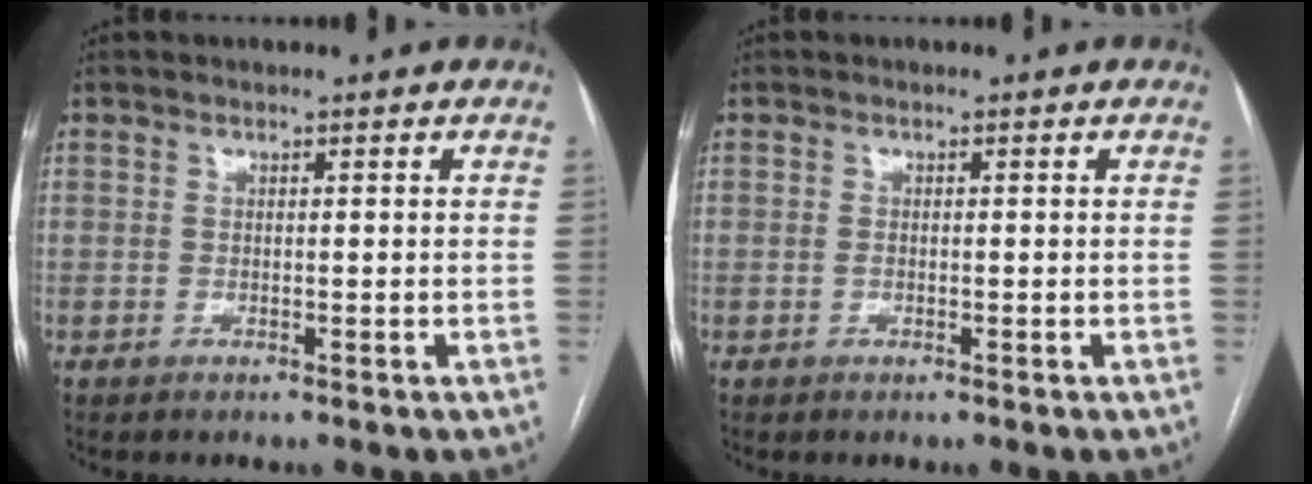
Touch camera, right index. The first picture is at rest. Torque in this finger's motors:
{"motor_torque": [-0.08, -0.03, -0.02, 0.00]}